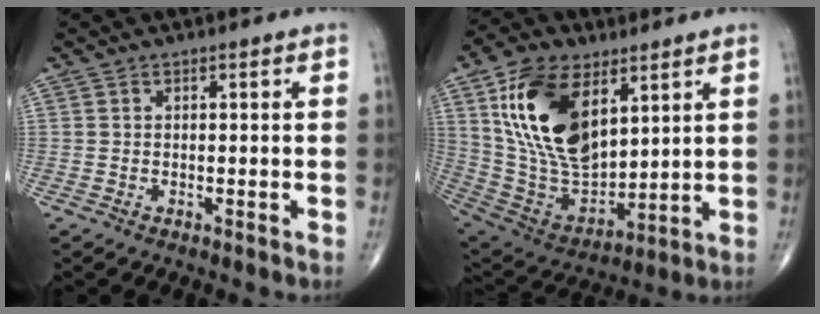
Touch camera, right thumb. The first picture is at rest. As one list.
[{"total": 22.2, "force": [8.4, 12.5, 16.4], "torque": [-0.284, -0.037, 0.166]}]